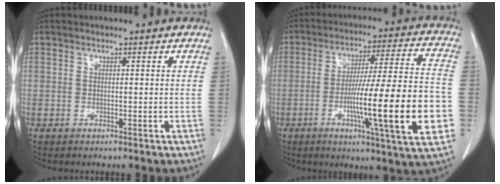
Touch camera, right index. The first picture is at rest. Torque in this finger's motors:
{"motor_torque": [2.14, 0.00, 1.05, 0.21]}